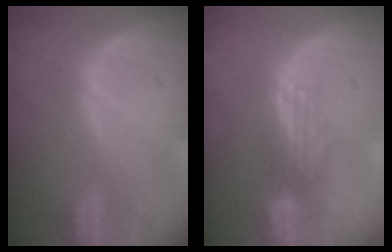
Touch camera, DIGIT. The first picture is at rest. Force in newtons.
{"total": 2.8, "press": 2.6, "slide": 1.2}